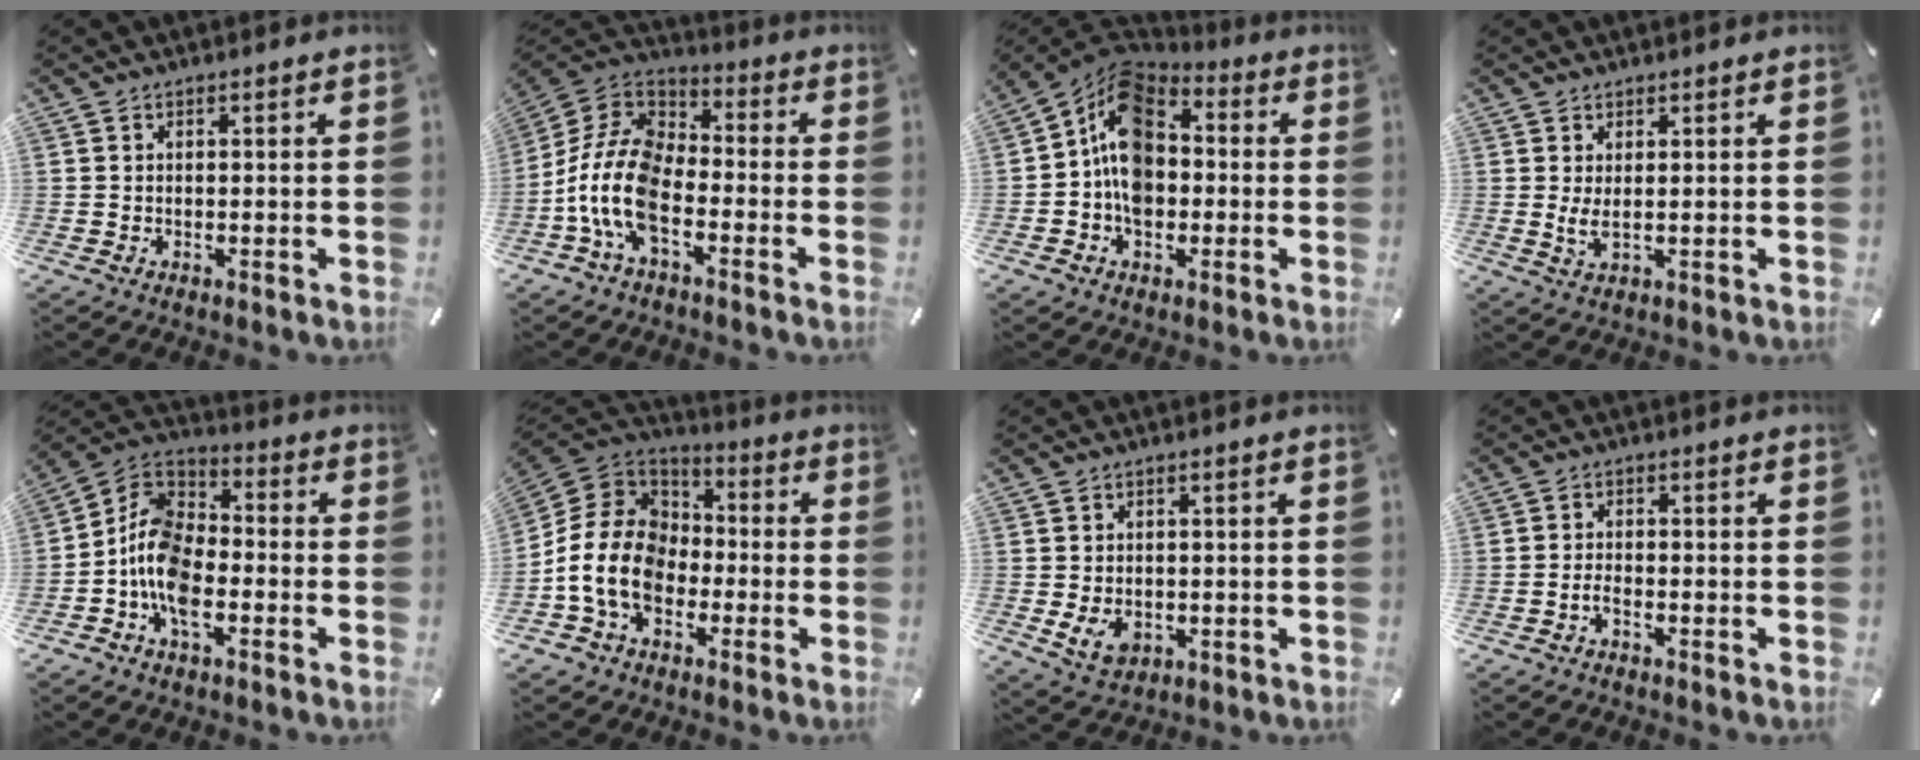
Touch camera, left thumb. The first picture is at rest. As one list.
[{"total": 14.3, "force": [-6.0, 8.2, 10.0], "torque": [-0.235, 0.011, -0.118]}, {"total": 12.9, "force": [-0.6, 10.1, 7.9], "torque": [-0.150, 0.009, -0.015]}, {"total": 3.4, "force": [0.7, 1.1, 3.2], "torque": [-0.074, -0.007, 0.010]}, {"total": 11.5, "force": [-5.9, 6.8, 7.2], "torque": [-0.165, 0.011, -0.119]}, {"total": 14.6, "force": [-4.3, 11.6, 7.7], "torque": [-0.185, 0.027, -0.078]}, {"total": 5.1, "force": [-0.7, 4.0, 3.1], "torque": [-0.057, -0.007, -0.015]}, {"total": 1.9, "force": [-1.2, 0.7, 1.3], "torque": [-0.024, 0.005, -0.023]}]